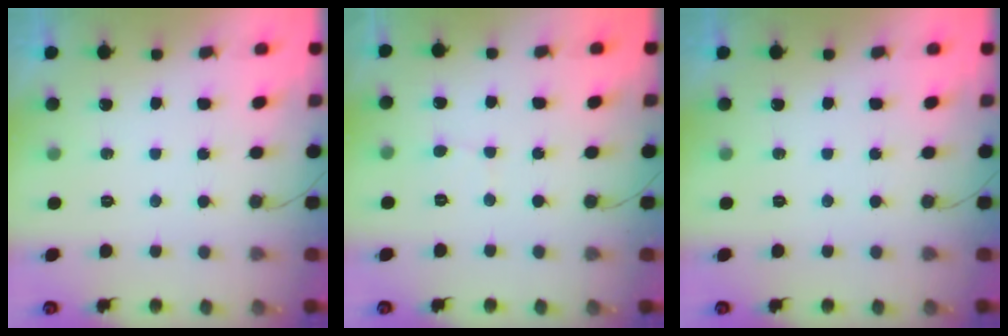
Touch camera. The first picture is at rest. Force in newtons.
{"total": 2.6, "press": 2.6, "slide": 0.2}
{"total": 0.0}